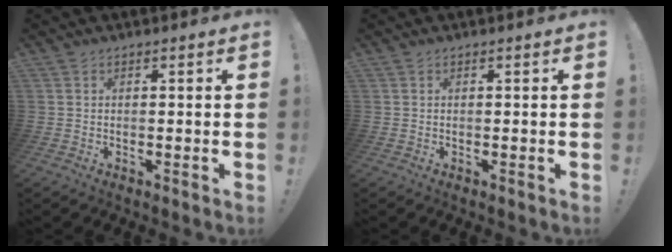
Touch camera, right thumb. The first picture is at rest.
{"total": 0.0}